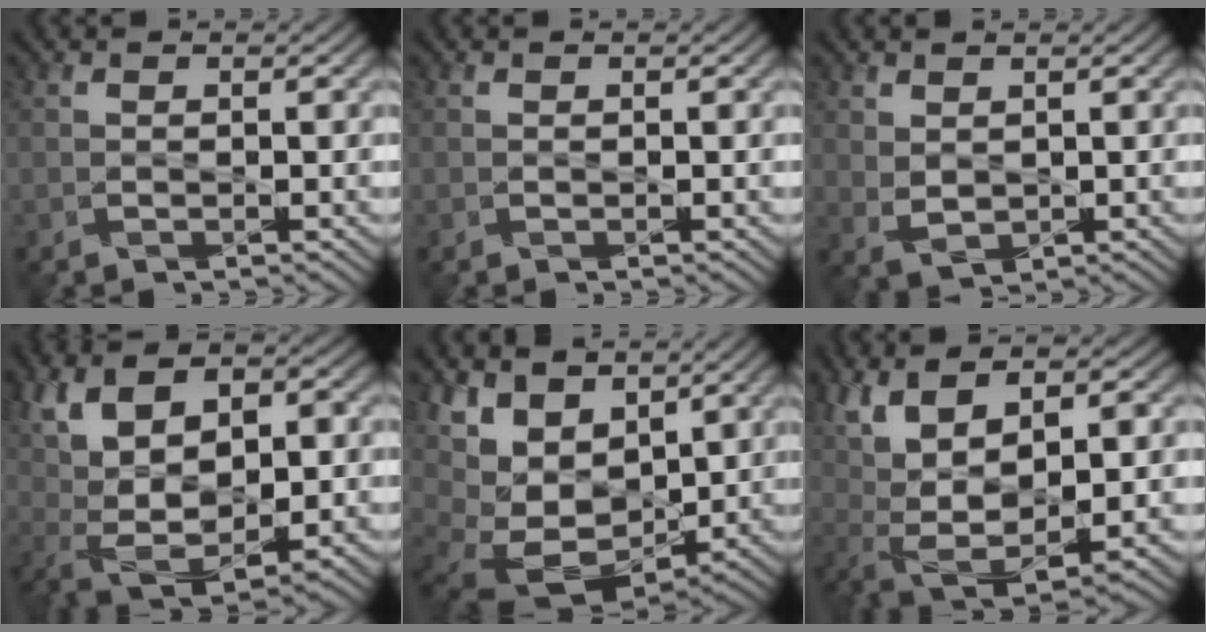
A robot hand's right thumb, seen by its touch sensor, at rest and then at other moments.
{"total": 0.0}
{"total": 2.0, "force": [1.2, 1.1, 1.0], "torque": [-0.028, -0.005, 0.029]}
{"total": 12.5, "force": [2.0, 6.4, 10.6], "torque": [-0.206, 0.008, 0.043]}
{"total": 11.7, "force": [3.9, 8.0, 7.7], "torque": [-0.181, -0.001, 0.089]}
{"total": 13.1, "force": [1.6, 5.7, 11.7], "torque": [-0.221, 0.002, 0.042]}